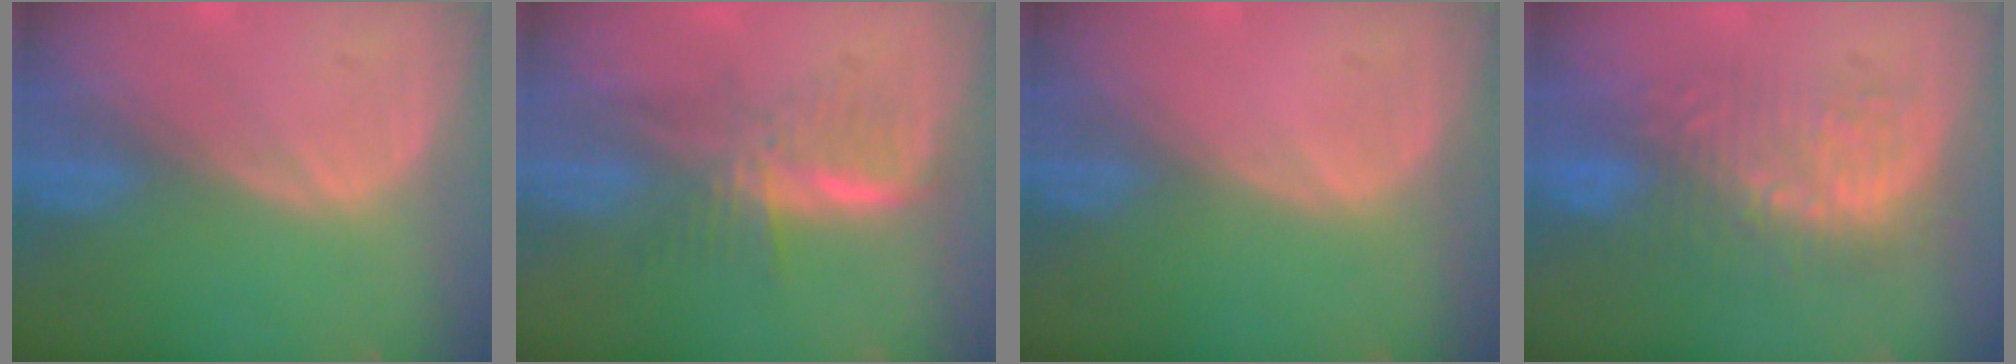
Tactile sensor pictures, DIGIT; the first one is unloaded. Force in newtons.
{"total": 5.9, "press": 5.6, "slide": 2.0}
{"total": 0.0}
{"total": 9.1, "press": 8.7, "slide": 2.6}